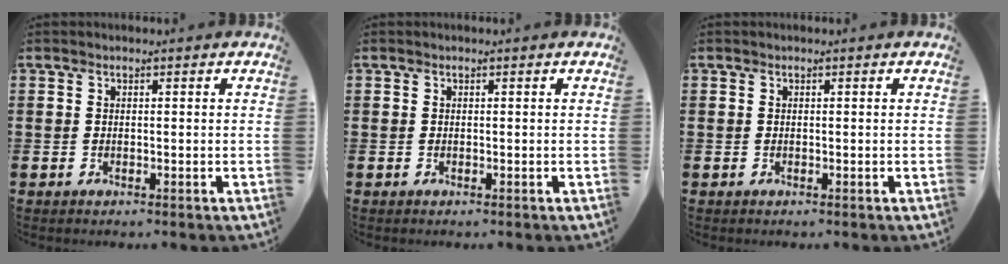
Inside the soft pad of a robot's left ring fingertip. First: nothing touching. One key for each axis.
{"total": 0.0}
{"total": 0.0}